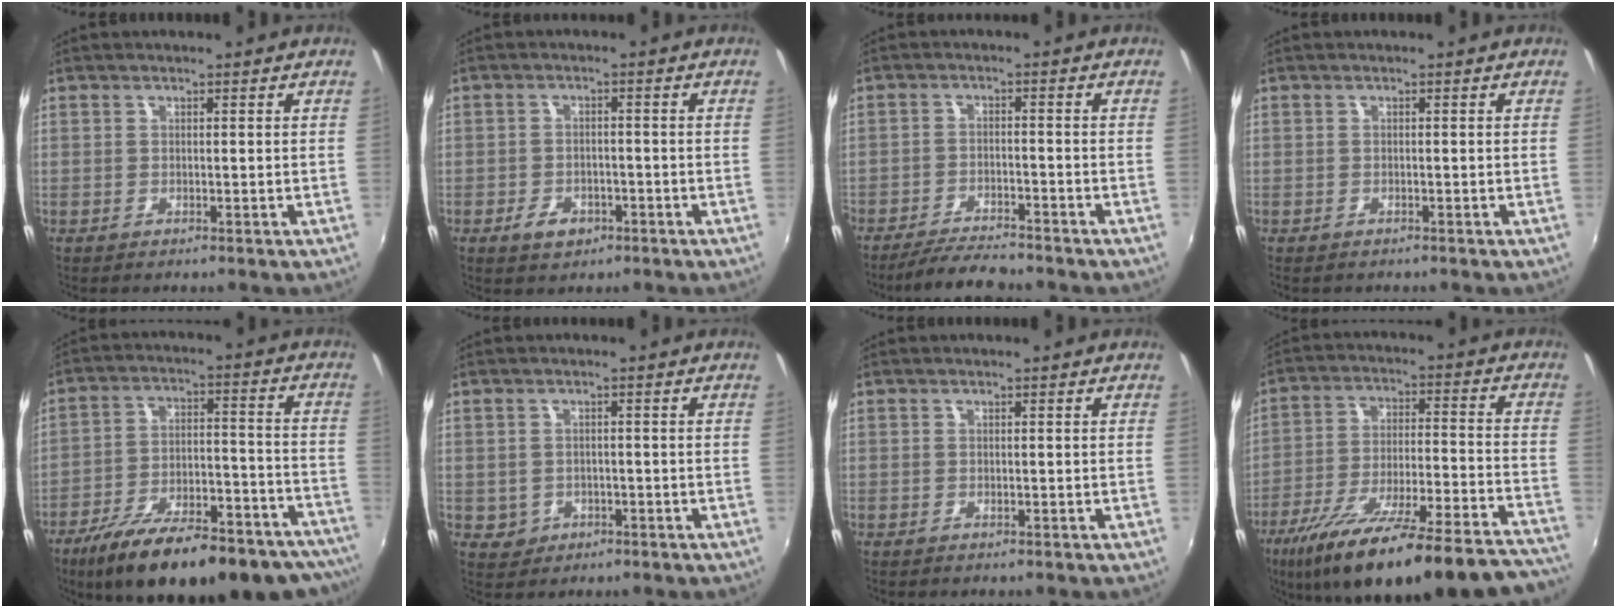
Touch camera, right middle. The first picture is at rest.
{"total": 4.3, "force": [-2.4, 2.8, 2.2], "torque": [-0.054, 0.001, -0.035]}
{"total": 7.7, "force": [-7.0, 1.0, 3.0], "torque": [-0.077, -0.010, -0.115]}
{"total": 1.0, "force": [-0.9, 0.3, 0.4], "torque": [-0.011, -0.004, -0.013]}
{"total": 28.4, "force": [-22.2, 8.8, 15.3], "torque": [-0.248, -0.022, -0.302]}
{"total": 3.8, "force": [-1.0, 3.5, 1.1], "torque": [-0.032, 0.002, -0.006]}
{"total": 0.0}
{"total": 32.3, "force": [-27.2, 5.0, 16.6], "torque": [-0.256, -0.056, -0.388]}